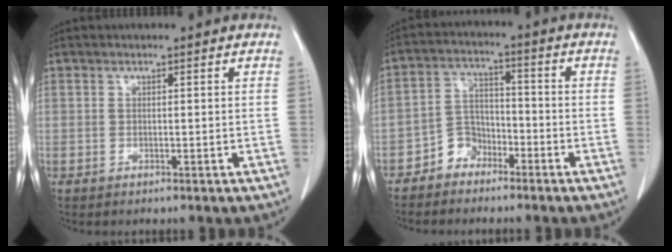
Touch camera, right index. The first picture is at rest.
{"total": 4.8, "force": [-3.4, 3.3, 0.9], "torque": [-0.010, 0.014, -0.064]}